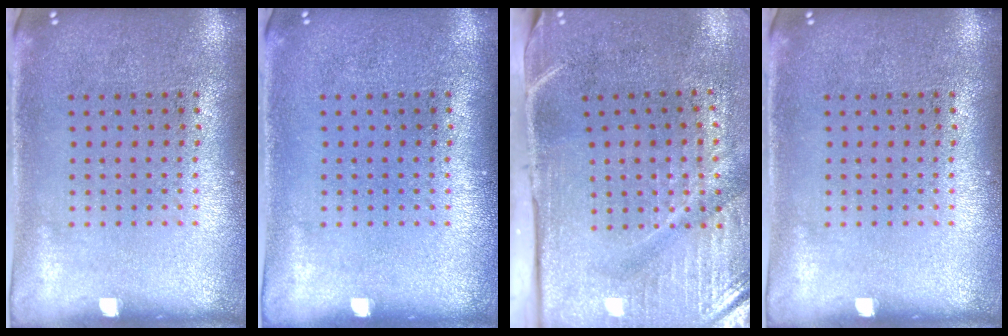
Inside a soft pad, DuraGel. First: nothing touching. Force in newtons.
{"total": 0.0}
{"total": 5.0, "press": 4.1, "slide": 2.8}
{"total": 0.0}